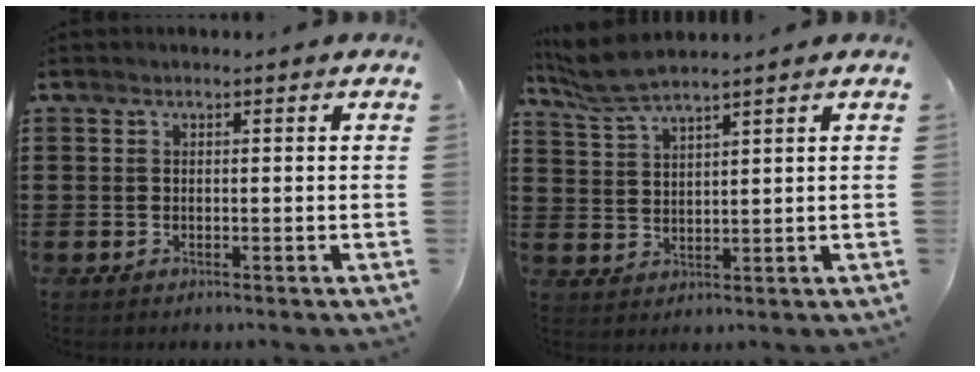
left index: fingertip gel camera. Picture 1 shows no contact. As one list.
[{"total": 4.8, "force": [4.2, 0.4, 2.3], "torque": [-0.057, -0.009, 0.078]}]